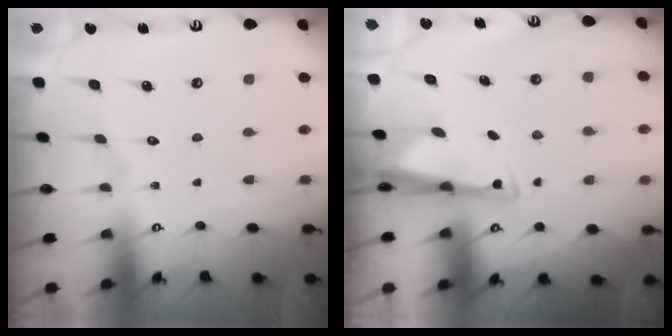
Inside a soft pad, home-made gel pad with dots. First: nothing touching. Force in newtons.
{"total": 2.9, "press": 2.8, "slide": 1.0}